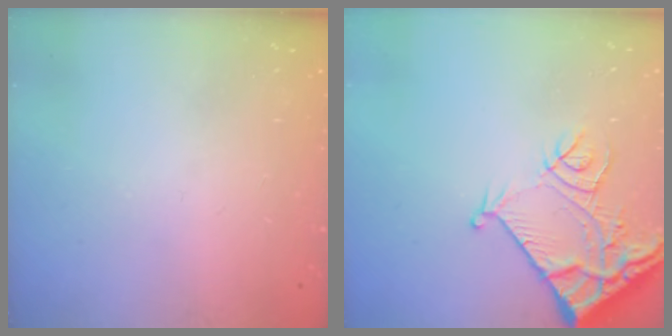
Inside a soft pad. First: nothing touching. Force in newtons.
{"total": 12.6, "press": 12.5, "slide": 1.5}